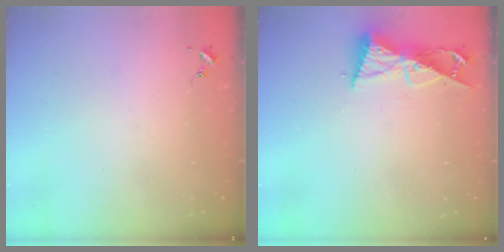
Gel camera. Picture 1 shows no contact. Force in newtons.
{"total": 9.5, "press": 9.4, "slide": 0.7}